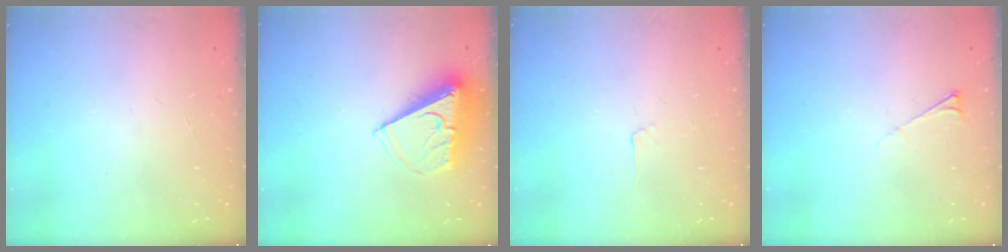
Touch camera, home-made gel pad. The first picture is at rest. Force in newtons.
{"total": 8.5, "press": 8.5, "slide": 0.5}
{"total": 2.5, "press": 2.5, "slide": 0.3}
{"total": 3.7, "press": 3.6, "slide": 0.6}